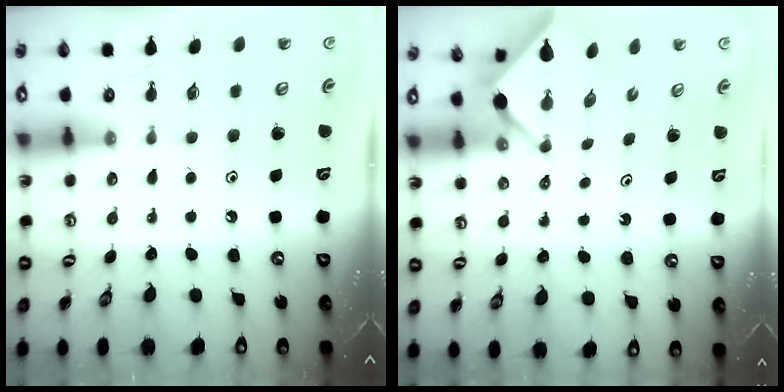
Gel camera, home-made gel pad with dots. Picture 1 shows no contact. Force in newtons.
{"total": 2.4, "press": 2.4, "slide": 0.3}